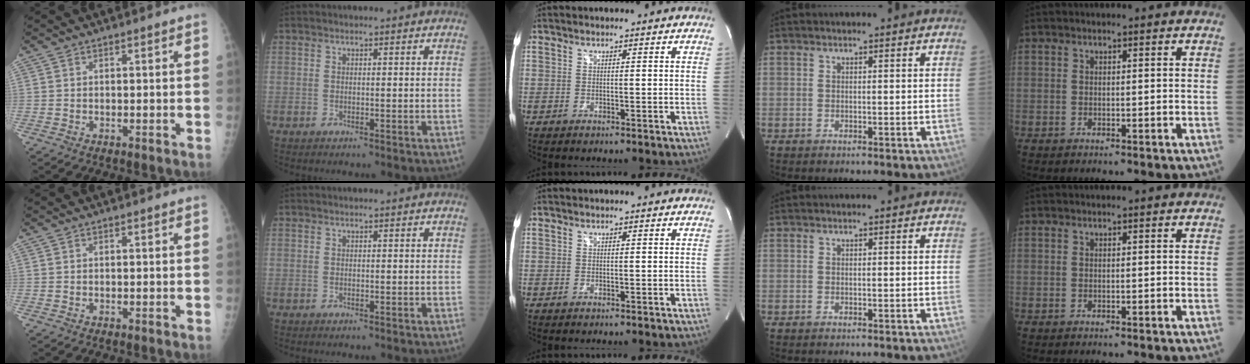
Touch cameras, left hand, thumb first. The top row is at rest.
{}